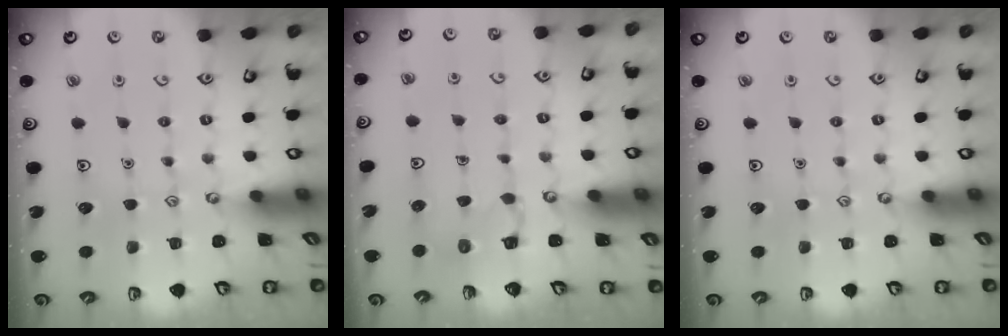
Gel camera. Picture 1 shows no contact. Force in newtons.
{"total": 2.9, "press": 2.9, "slide": 0.3}
{"total": 0.0}